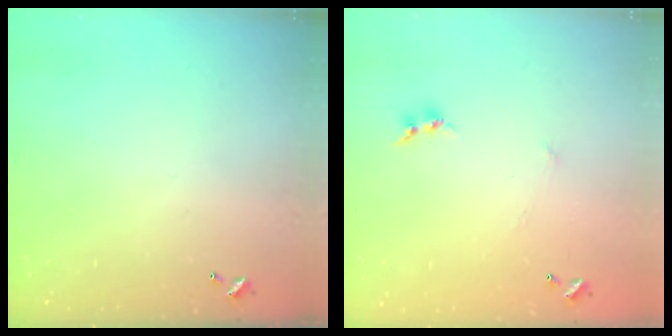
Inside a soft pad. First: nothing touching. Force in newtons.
{"total": 6.5, "press": 6.5, "slide": 0.3}